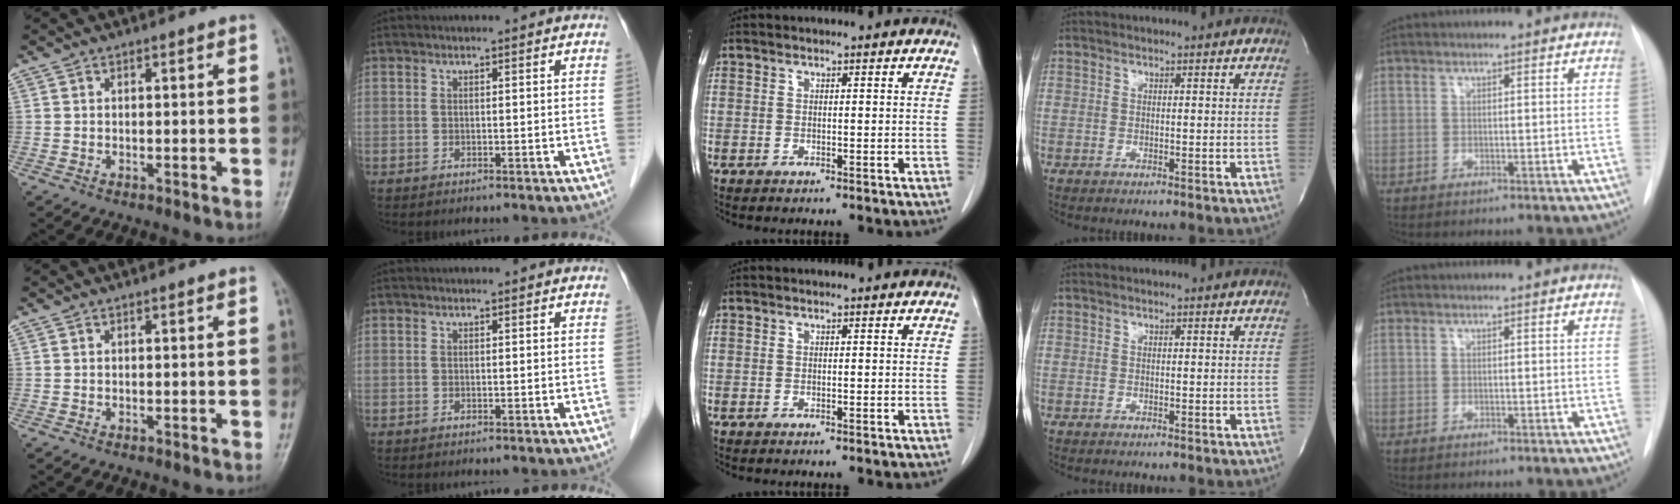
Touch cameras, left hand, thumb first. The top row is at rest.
{}